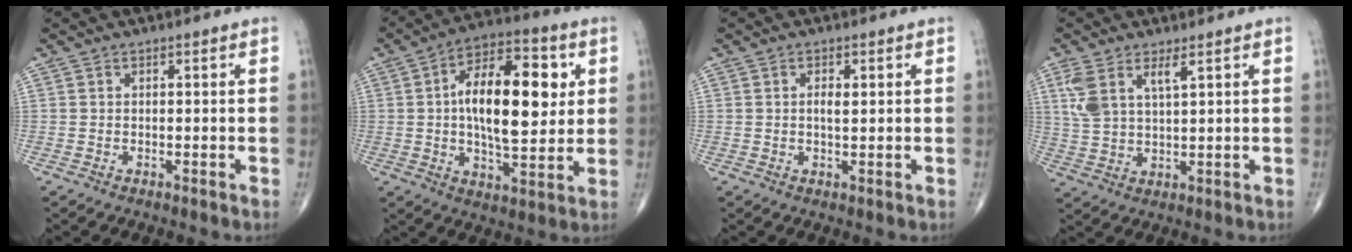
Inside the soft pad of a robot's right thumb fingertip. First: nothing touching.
{"total": 18.9, "force": [3.1, 8.8, 16.5], "torque": [-0.235, 0.004, 0.041]}
{"total": 2.2, "force": [0.5, 0.8, 2.0], "torque": [-0.033, -0.001, 0.006]}
{"total": 7.0, "force": [3.4, 2.6, 5.5], "torque": [-0.120, -0.010, 0.076]}